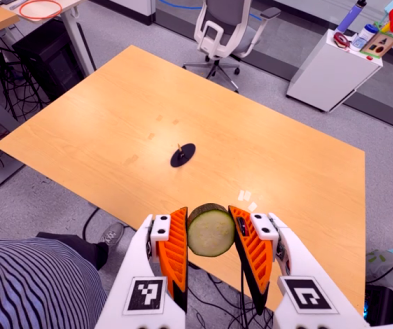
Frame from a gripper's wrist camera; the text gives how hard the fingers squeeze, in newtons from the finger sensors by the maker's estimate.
{"total": 11.5, "left": 10.7, "right": 12.4}